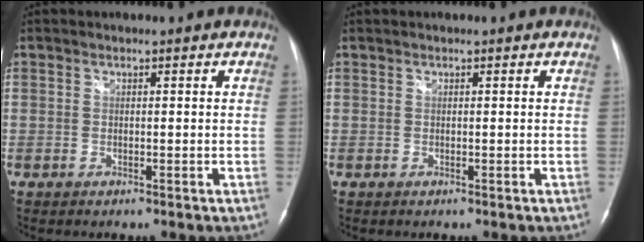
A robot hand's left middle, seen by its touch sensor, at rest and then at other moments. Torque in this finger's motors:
{"motor_torque": [0.10, -0.10, -0.08, -0.01]}